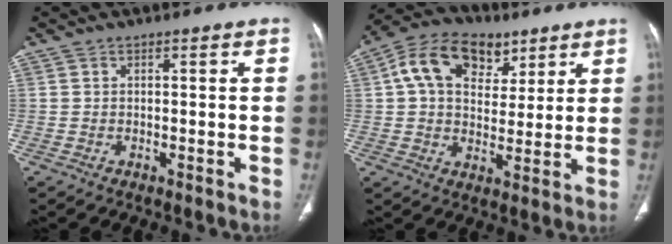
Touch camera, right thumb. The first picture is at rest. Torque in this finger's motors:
{"motor_torque": [0.11, 0.13, 0.92, 0.12, 0.27]}